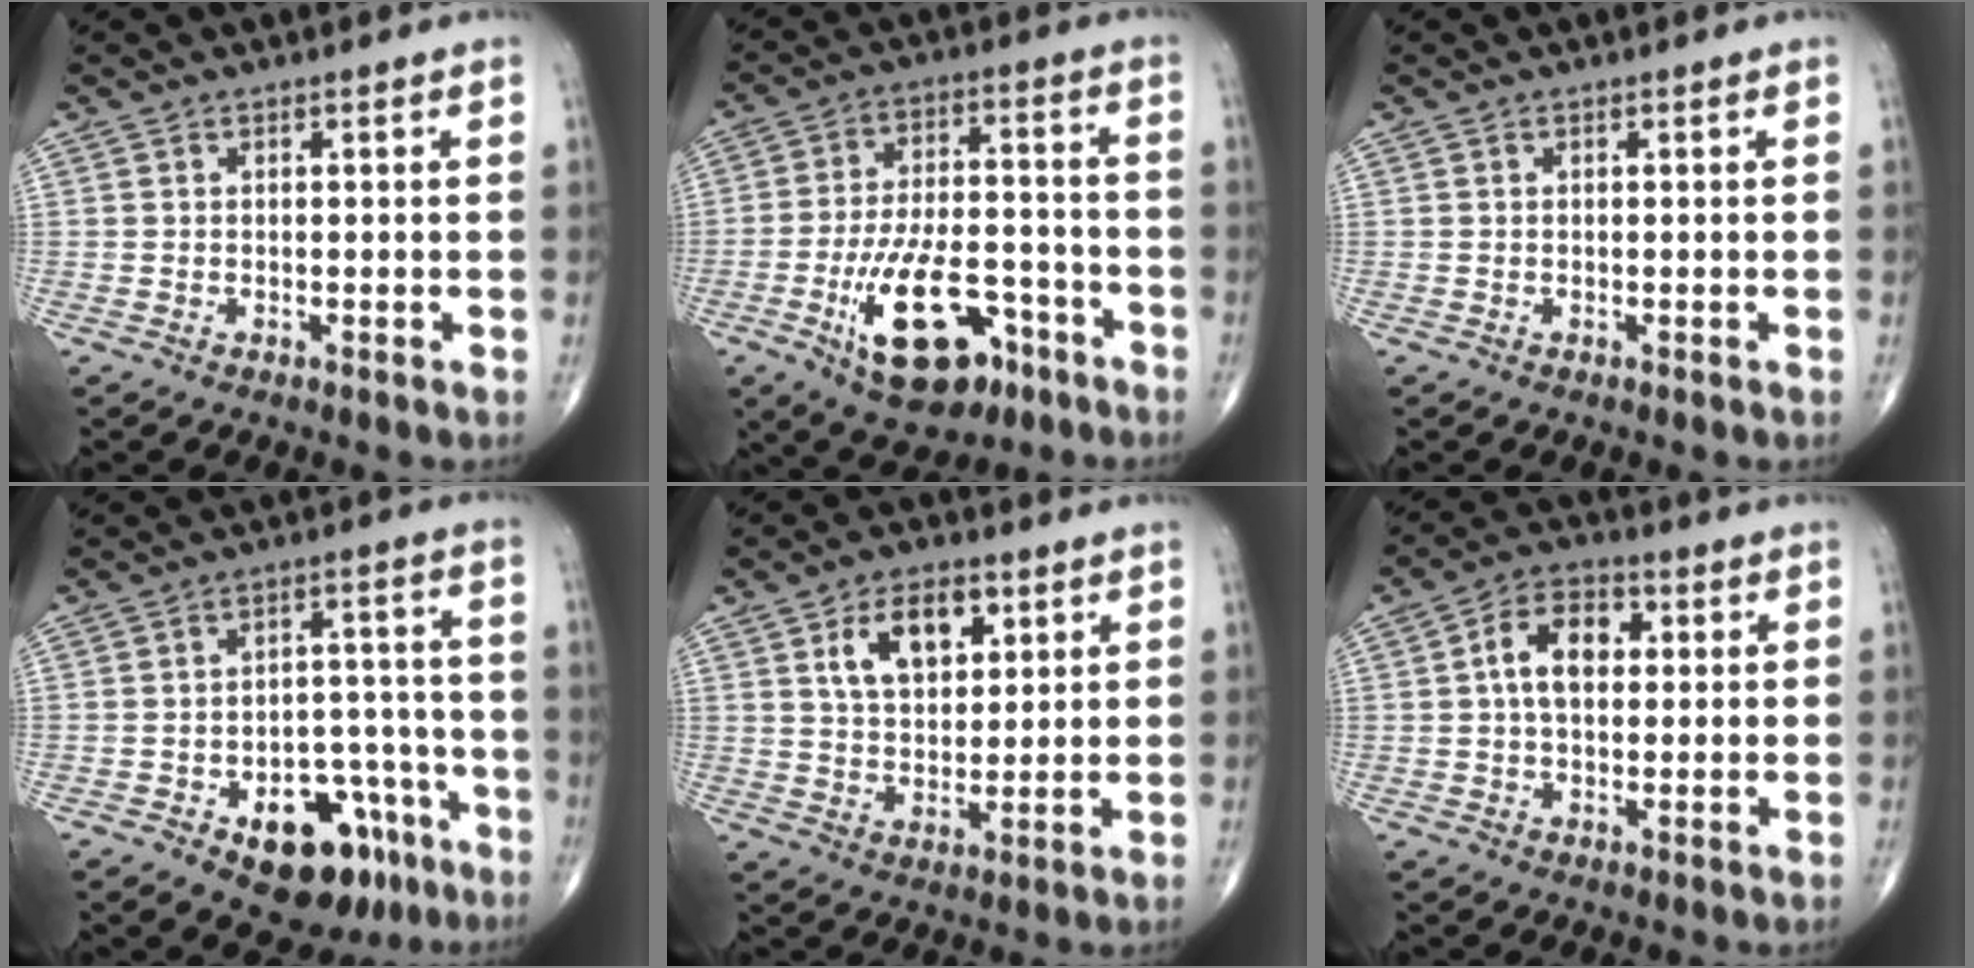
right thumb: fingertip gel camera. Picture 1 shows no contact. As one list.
[{"total": 18.0, "force": [-8.4, 8.5, 13.4], "torque": [-0.219, 0.041, -0.132]}, {"total": 0.0}, {"total": 14.6, "force": [-7.9, 8.4, 9.1], "torque": [-0.082, 0.061, -0.104]}, {"total": 10.3, "force": [4.1, 6.1, 7.2], "torque": [-0.093, -0.012, 0.071]}, {"total": 8.9, "force": [1.3, 5.7, 6.7], "torque": [-0.107, 0.020, 0.015]}]